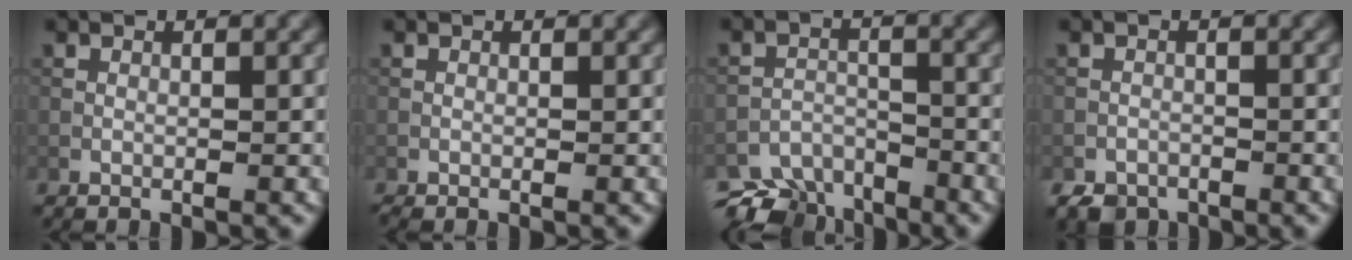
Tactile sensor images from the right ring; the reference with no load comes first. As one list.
[{"total": 0.6, "force": [-0.6, 0.1, 0.1], "torque": [0.001, -0.002, -0.012]}, {"total": 6.4, "force": [-5.5, 2.7, 1.9], "torque": [-0.029, -0.017, -0.089]}, {"total": 2.6, "force": [-2.1, 1.4, 0.4], "torque": [-0.006, -0.002, -0.038]}]